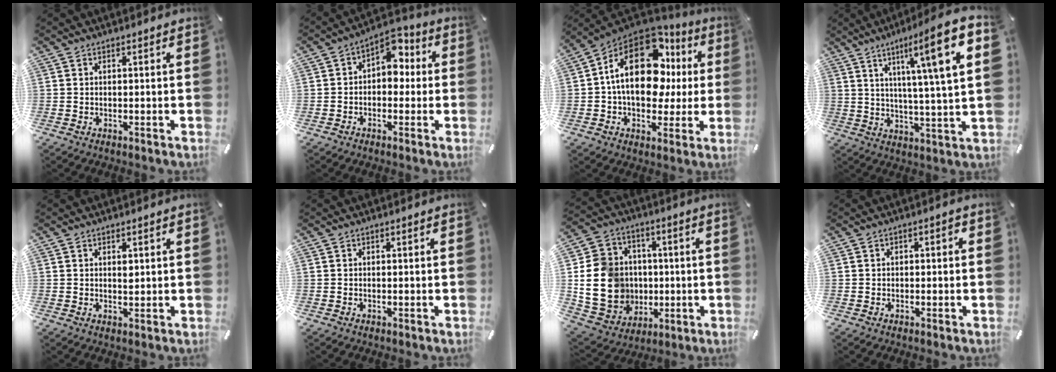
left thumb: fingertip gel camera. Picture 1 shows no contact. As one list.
[{"total": 7.1, "force": [1.9, 5.0, 4.7], "torque": [-0.063, -0.016, 0.027]}, {"total": 21.8, "force": [5.2, 13.4, 16.4], "torque": [-0.275, -0.021, 0.088]}, {"total": 15.4, "force": [6.3, 1.5, 14.0], "torque": [-0.218, -0.030, 0.082]}, {"total": 1.5, "force": [0.6, 0.8, 1.1], "torque": [-0.015, -0.002, 0.009]}, {"total": 0.0}, {"total": 17.8, "force": [-0.4, 15.9, 8.0], "torque": [-0.169, 0.008, 0.003]}, {"total": 1.0, "force": [-0.2, 0.9, 0.4], "torque": [-0.010, 0.008, -0.006]}]